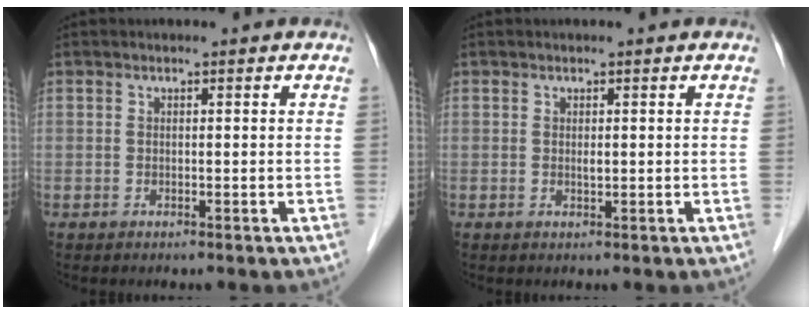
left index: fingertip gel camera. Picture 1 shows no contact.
{"total": 0.6, "force": [0.1, 0.3, 0.6], "torque": [-0.013, -0.002, 0.004]}